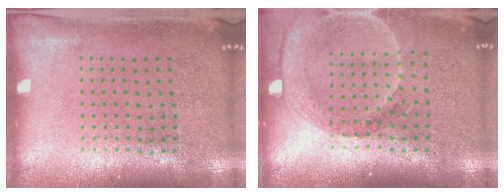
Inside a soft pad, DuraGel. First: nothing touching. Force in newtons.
{"total": 1.4, "press": 1.4, "slide": 0.1}